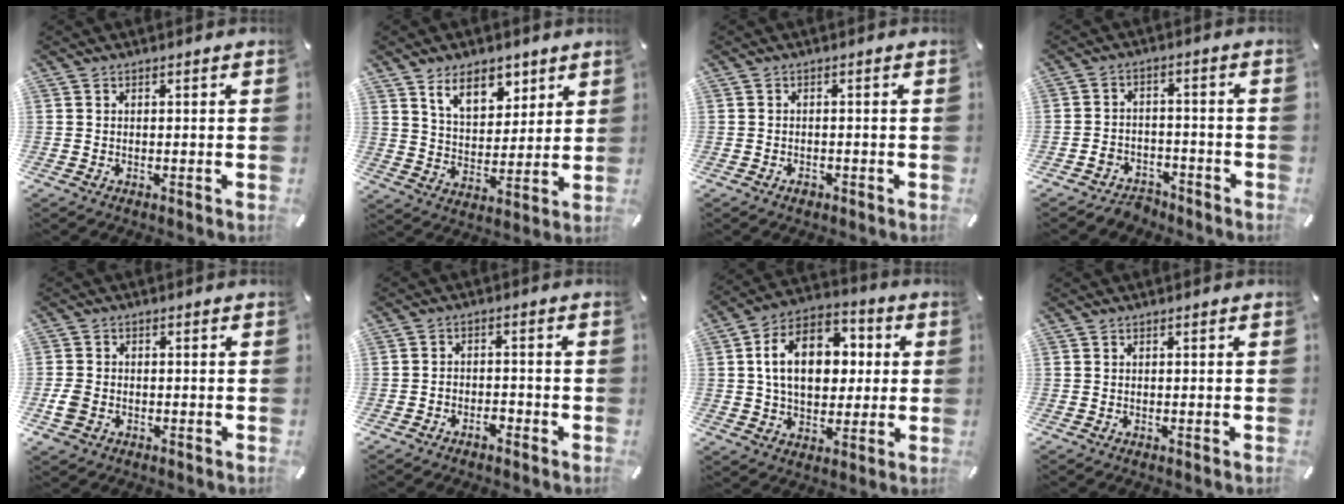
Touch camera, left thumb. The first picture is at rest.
{"total": 10.2, "force": [6.8, 6.0, 4.7], "torque": [-0.069, -0.025, 0.119]}
{"total": 1.4, "force": [-0.9, 0.8, 0.6], "torque": [-0.012, 0.003, -0.018]}
{"total": 4.9, "force": [-3.9, 2.8, 0.8], "torque": [-0.009, 0.024, -0.073]}
{"total": 4.4, "force": [-1.4, 3.5, 2.2], "torque": [-0.055, 0.001, -0.027]}
{"total": 3.0, "force": [-2.4, 1.6, 1.0], "torque": [-0.018, 0.011, -0.046]}
{"total": 15.9, "force": [2.2, 11.3, 10.9], "torque": [-0.191, 0.009, 0.038]}
{"total": 0.0}